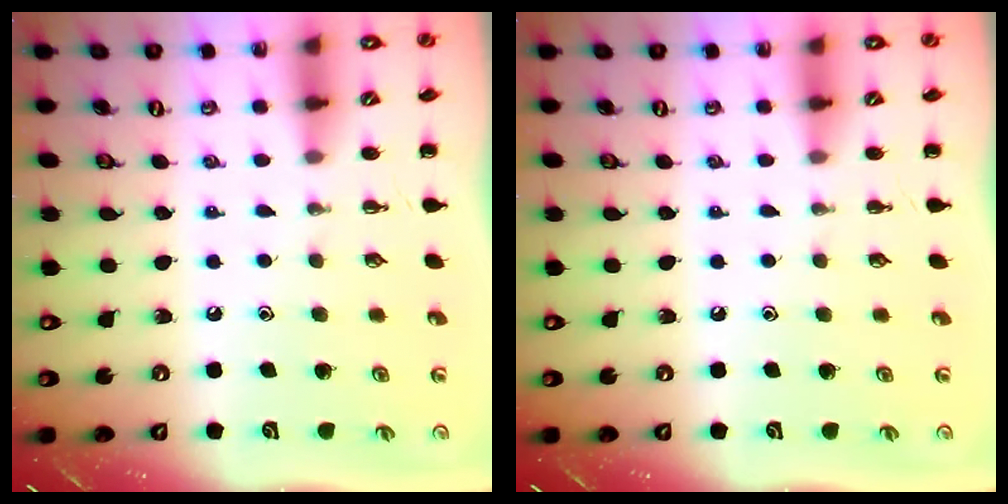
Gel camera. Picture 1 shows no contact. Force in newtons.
{"total": 0.0}